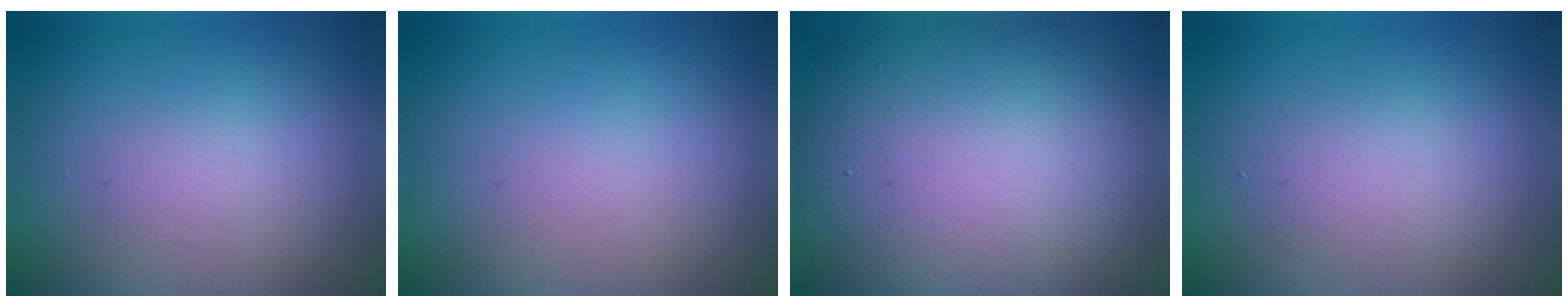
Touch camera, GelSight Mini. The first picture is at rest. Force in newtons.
{"total": 0.0}
{"total": 13.8, "press": 13.8, "slide": 1.1}
{"total": 1.5, "press": 1.5, "slide": 0.1}